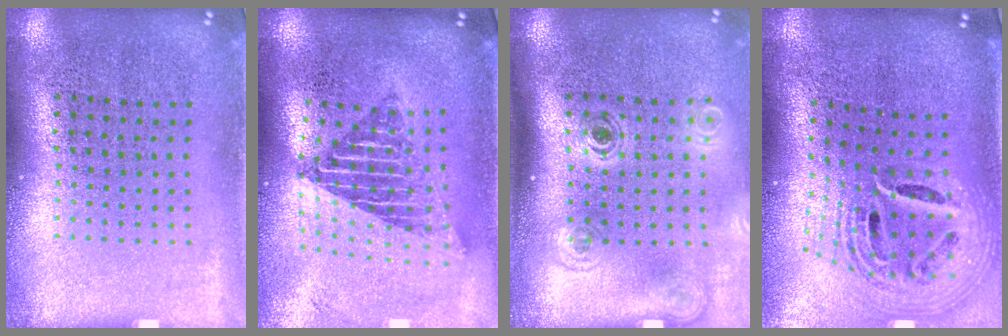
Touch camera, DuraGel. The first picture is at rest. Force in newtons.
{"total": 1.8, "press": 1.5, "slide": 1.1}
{"total": 1.8, "press": 1.2, "slide": 1.3}
{"total": 2.8, "press": 1.9, "slide": 2.0}